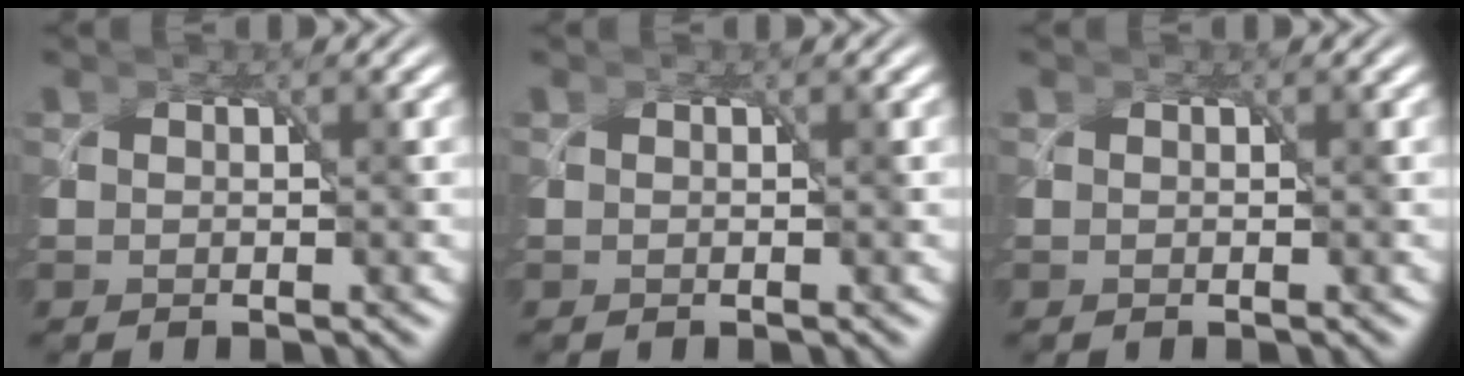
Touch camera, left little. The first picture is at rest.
{"total": 0.0}
{"total": 0.0}